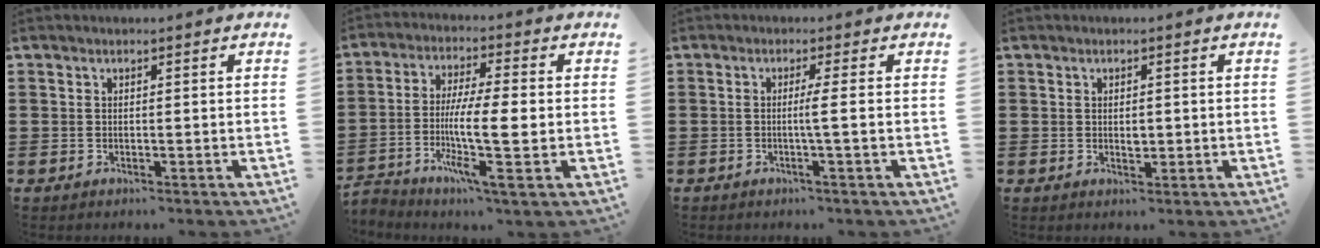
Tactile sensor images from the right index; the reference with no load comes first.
{"total": 8.2, "force": [-1.6, 1.6, 7.9], "torque": [-0.153, -0.005, -0.034]}
{"total": 2.7, "force": [-0.3, -1.0, 2.4], "torque": [-0.045, -0.010, -0.011]}
{"total": 1.6, "force": [0.1, 0.7, 1.4], "torque": [-0.027, 0.004, 0.001]}